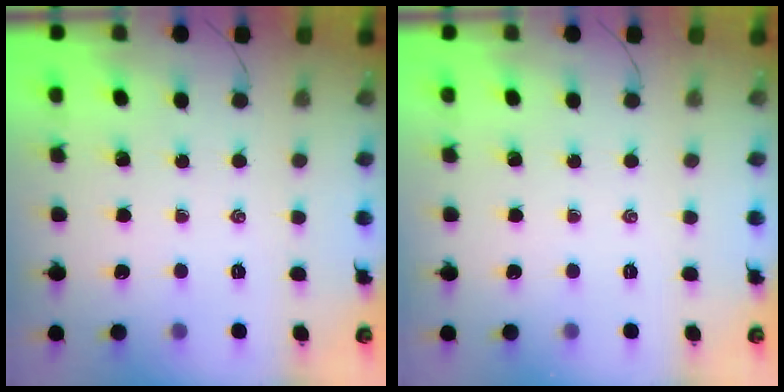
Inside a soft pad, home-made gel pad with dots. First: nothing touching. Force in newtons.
{"total": 0.0}